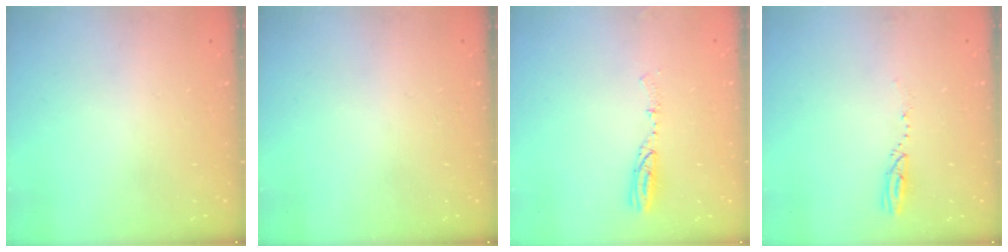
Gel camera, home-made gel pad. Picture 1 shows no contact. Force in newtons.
{"total": 0.0}
{"total": 4.7, "press": 4.7, "slide": 0.4}
{"total": 2.9, "press": 2.9, "slide": 0.4}